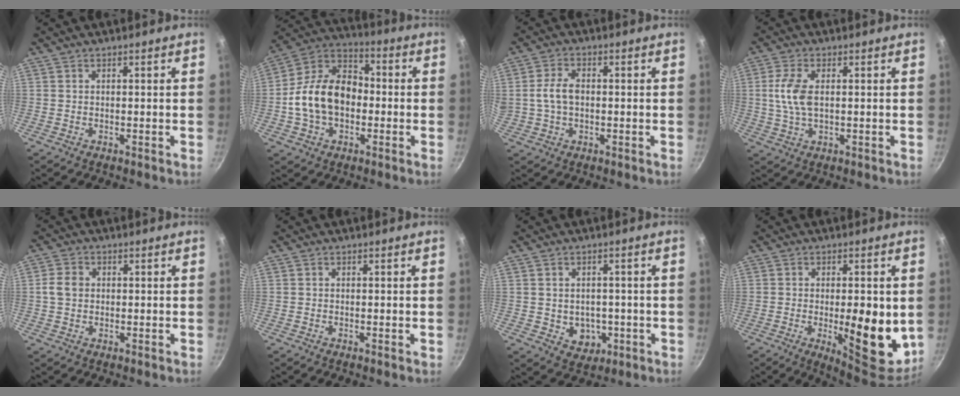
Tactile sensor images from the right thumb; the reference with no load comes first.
{"total": 16.0, "force": [-1.8, 11.3, 11.2], "torque": [-0.166, 0.043, -0.049]}
{"total": 5.7, "force": [0.1, 3.6, 4.4], "torque": [-0.082, 0.013, -0.001]}
{"total": 6.7, "force": [0.7, 3.4, 5.7], "torque": [-0.121, 0.004, 0.011]}
{"total": 3.7, "force": [0.2, 3.0, 2.1], "torque": [-0.030, 0.008, -0.002]}
{"total": 0.0}
{"total": 5.8, "force": [-1.1, 4.8, 3.1], "torque": [-0.022, 0.005, -0.002]}
{"total": 14.4, "force": [-1.6, 5.4, 13.3], "torque": [-0.155, -0.014, -0.013]}